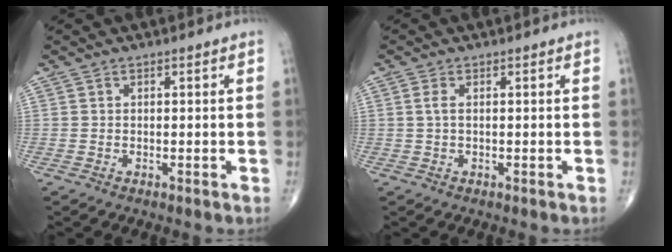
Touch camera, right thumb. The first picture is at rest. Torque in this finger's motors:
{"motor_torque": [-0.33, -0.21, -0.14, 0.11, -0.05]}